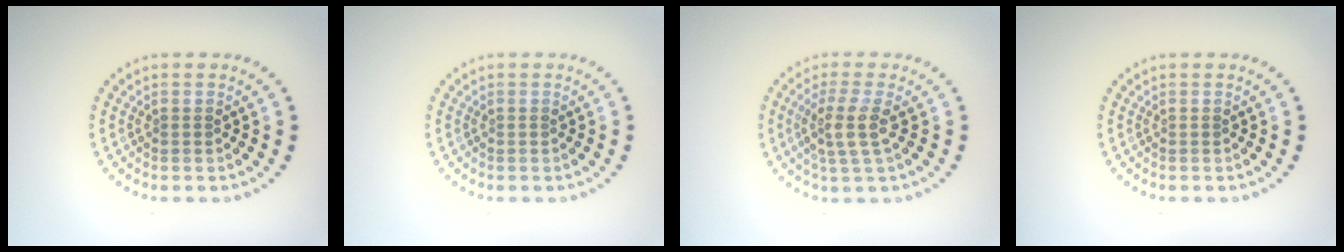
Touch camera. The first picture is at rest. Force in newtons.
{"total": 0.0}
{"total": 2.9, "press": 2.3, "slide": 1.8}
{"total": 0.0}